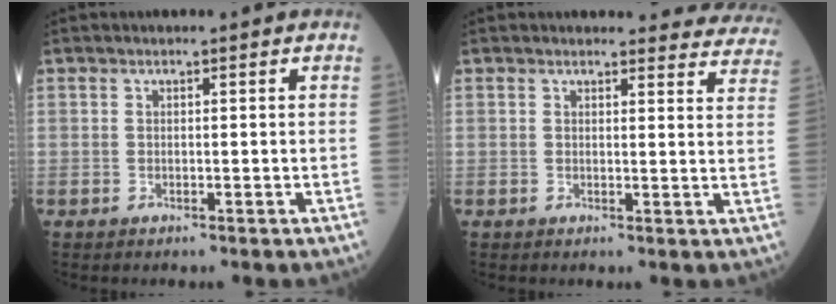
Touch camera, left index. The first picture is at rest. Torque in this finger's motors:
{"motor_torque": [0.10, -0.26, 0.06, 0.00]}